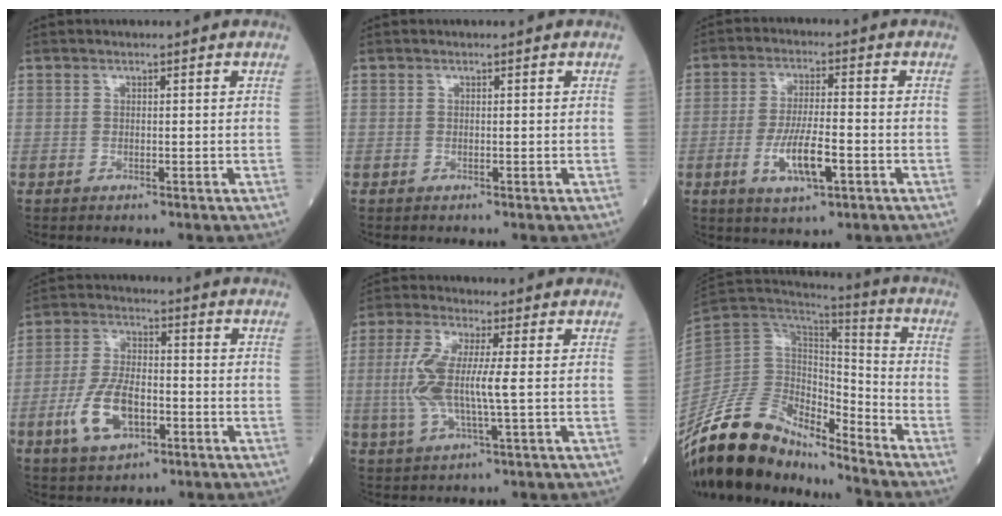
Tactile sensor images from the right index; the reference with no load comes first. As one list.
[{"total": 0.0}, {"total": 8.0, "force": [-2.7, 2.0, 7.3], "torque": [-0.144, -0.005, -0.044]}, {"total": 9.5, "force": [-3.5, 4.4, 7.7], "torque": [-0.165, 0.003, -0.063]}, {"total": 9.0, "force": [0.2, 1.6, 8.8], "torque": [-0.202, 0.006, 0.002]}, {"total": 16.4, "force": [-13.9, 6.0, 6.5], "torque": [-0.117, 0.052, -0.256]}]